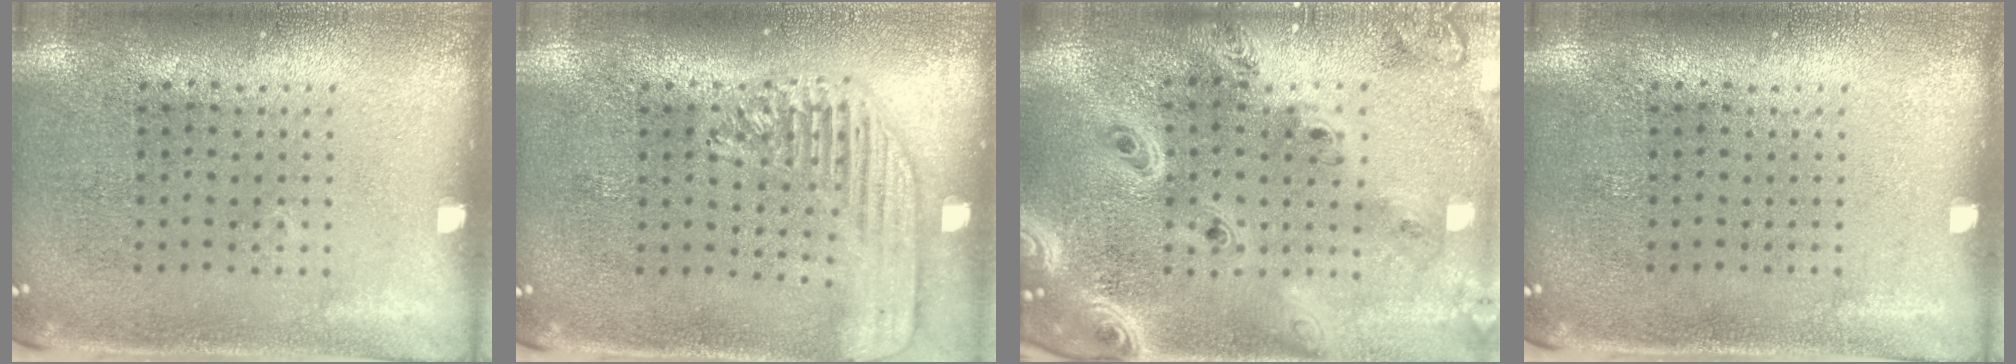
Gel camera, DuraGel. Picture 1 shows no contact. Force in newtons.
{"total": 1.7, "press": 1.5, "slide": 0.8}
{"total": 4.0, "press": 3.0, "slide": 2.6}
{"total": 0.0}